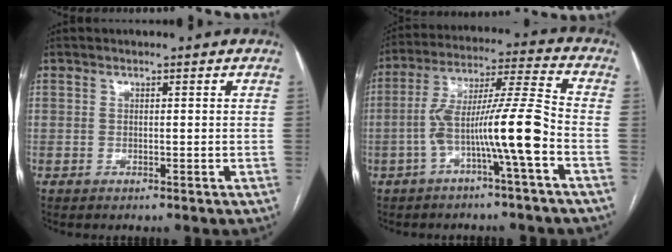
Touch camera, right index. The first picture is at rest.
{"total": 12.1, "force": [-4.1, -0.4, 11.4], "torque": [-0.208, 0.026, -0.073]}